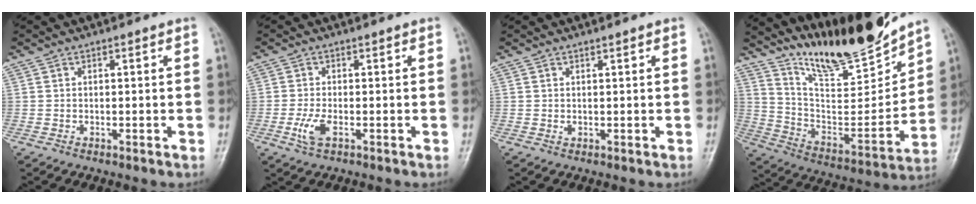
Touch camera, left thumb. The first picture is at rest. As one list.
[{"total": 3.4, "force": [-1.0, 1.5, 2.9], "torque": [-0.070, 0.001, -0.019]}, {"total": 0.7, "force": [0.5, 0.2, 0.5], "torque": [-0.006, -0.003, 0.009]}, {"total": 18.6, "force": [16.5, 2.7, 8.0], "torque": [-0.101, -0.111, 0.292]}]